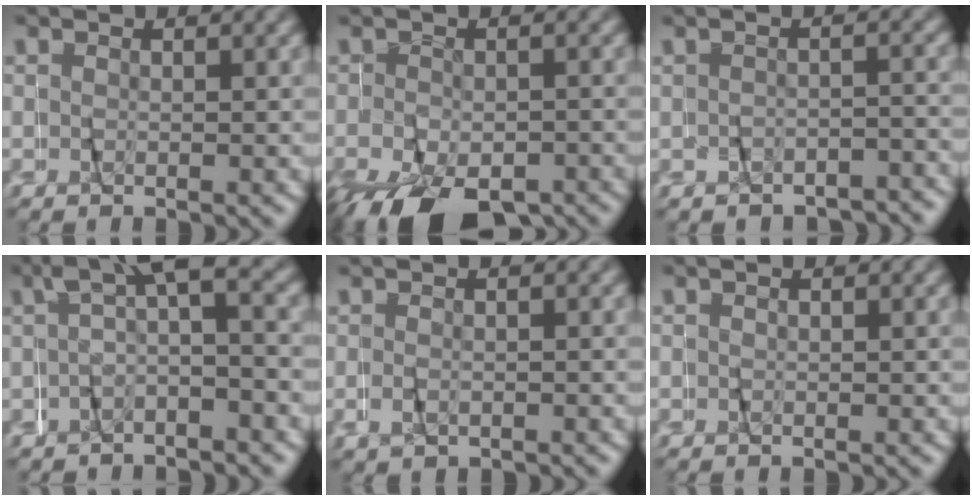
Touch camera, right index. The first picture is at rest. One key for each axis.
{"total": 9.1, "fx": -5.7, "fy": 5.0, "fz": 5.0, "tx": -0.107, "ty": -0.044, "tz": -0.070}
{"total": 2.9, "fx": -2.3, "fy": 1.7, "fz": 0.5, "tx": -0.021, "ty": 0.006, "tz": -0.043}
{"total": 2.9, "fx": 0.6, "fy": 0.2, "fz": 2.8, "tx": -0.039, "ty": 0.020, "tz": -0.004}
{"total": 1.0, "fx": -0.7, "fy": 0.4, "fz": 0.5, "tx": -0.021, "ty": -0.006, "tz": -0.006}
{"total": 0.0}